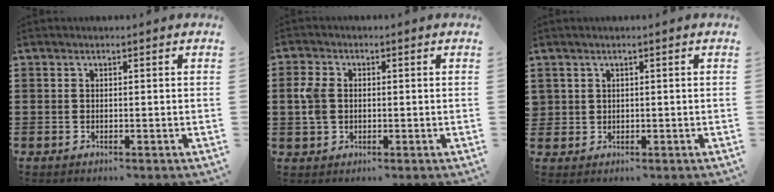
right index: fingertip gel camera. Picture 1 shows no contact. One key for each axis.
{"total": 3.7, "fx": 0.2, "fy": 2.7, "fz": 2.5, "tx": -0.077, "ty": 0.002, "tz": -0.005}
{"total": 1.3, "fx": 0.6, "fy": 1.2, "fz": 0.0, "tx": -0.005, "ty": 0.005, "tz": 0.011}